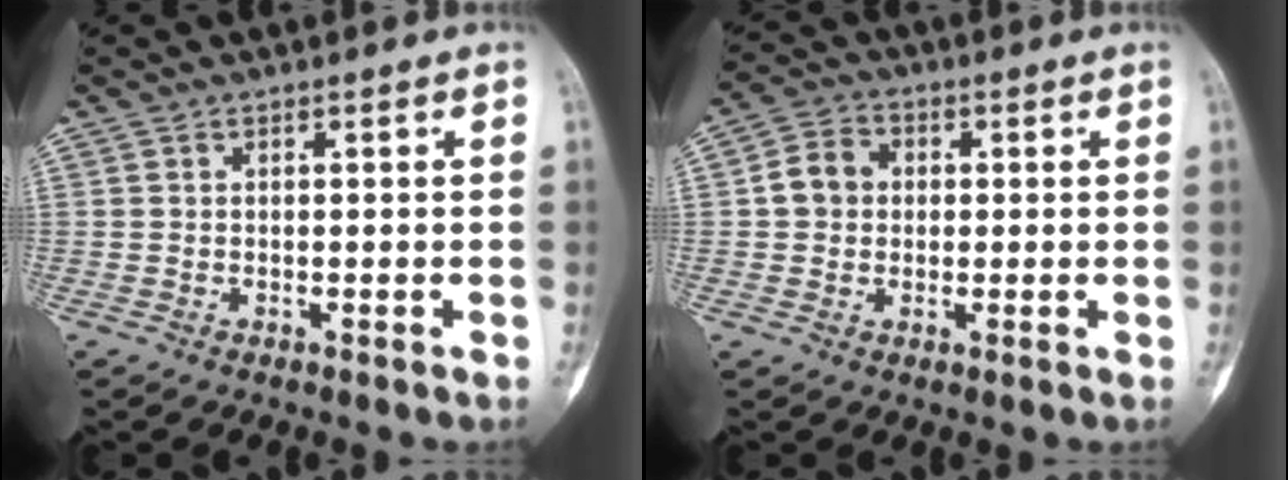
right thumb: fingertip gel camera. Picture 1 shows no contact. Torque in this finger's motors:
{"motor_torque": [0.06, 0.05, 0.02, -0.03, 0.01]}